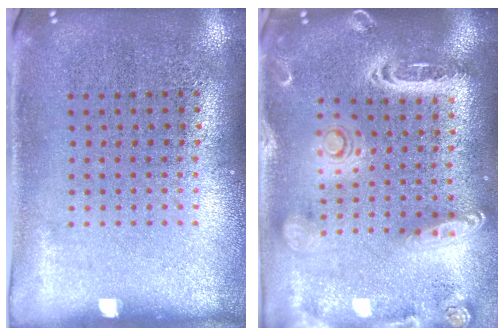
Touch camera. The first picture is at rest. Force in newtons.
{"total": 2.7, "press": 2.3, "slide": 1.3}